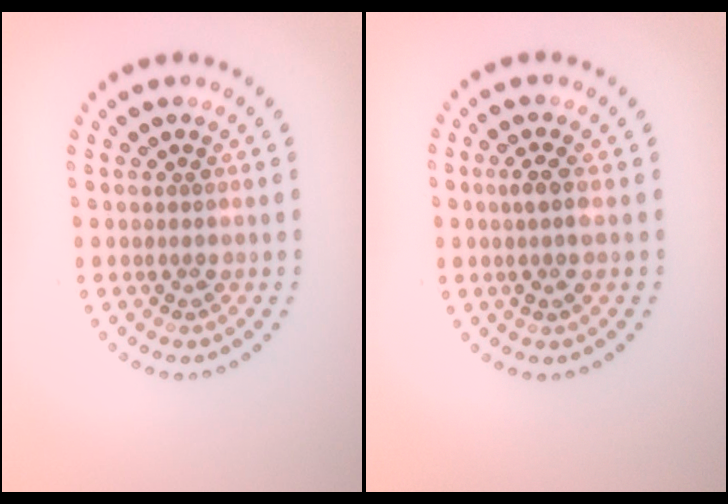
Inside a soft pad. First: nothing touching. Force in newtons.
{"total": 1.9, "press": 1.6, "slide": 1.0}